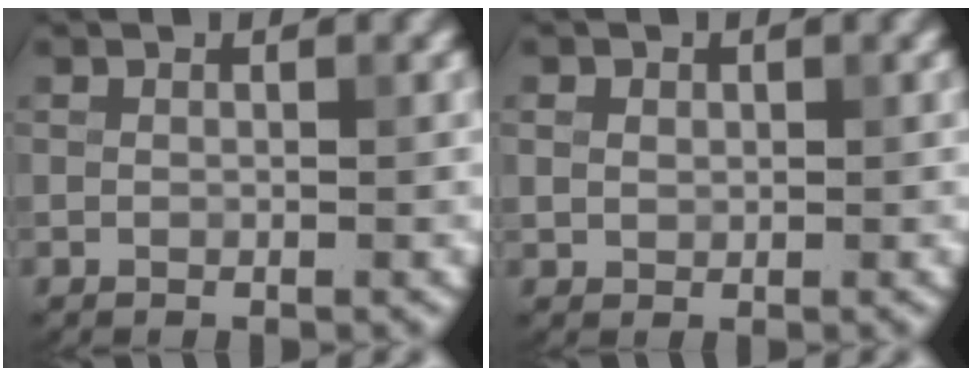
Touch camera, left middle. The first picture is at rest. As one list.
[{"total": 1.1, "force": [0.5, 1.0, 0.4], "torque": [-0.005, -0.002, 0.009]}]